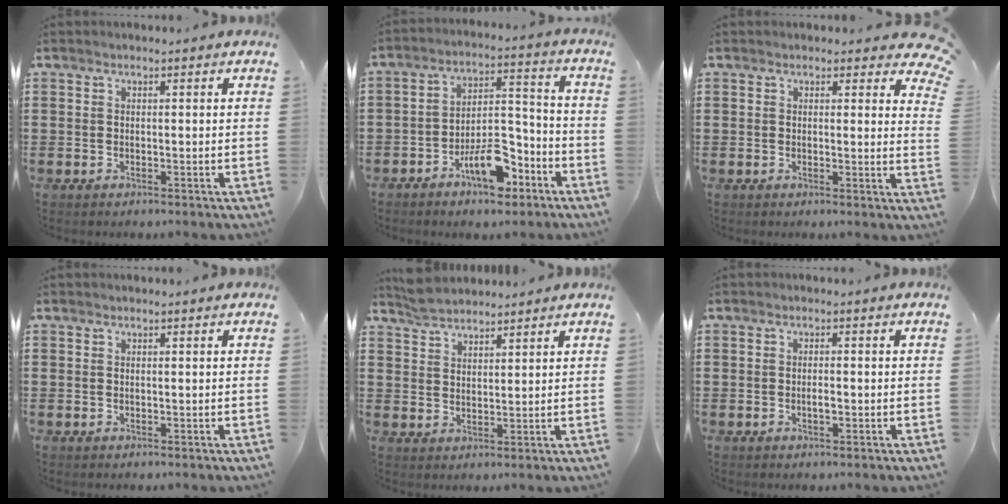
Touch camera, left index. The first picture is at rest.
{"total": 9.3, "force": [-5.8, 4.0, 6.0], "torque": [-0.095, 0.027, -0.100]}
{"total": 2.4, "force": [2.0, 0.7, 0.9], "torque": [-0.011, -0.007, 0.035]}
{"total": 0.0}
{"total": 3.6, "force": [3.4, 1.1, 0.5], "torque": [-0.021, -0.002, 0.065]}
{"total": 1.4, "force": [-0.3, 0.4, 1.3], "torque": [-0.025, -0.001, -0.005]}